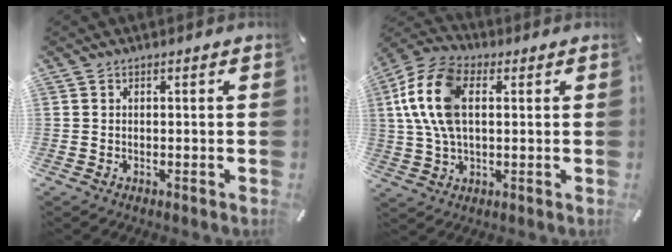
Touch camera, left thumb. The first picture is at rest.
{"total": 14.0, "force": [3.0, 8.6, 10.6], "torque": [-0.248, 0.007, 0.051]}